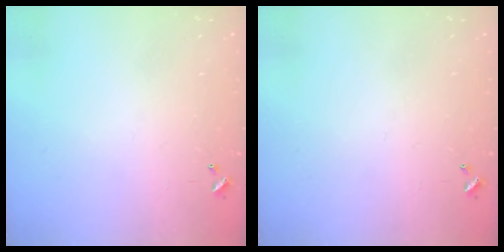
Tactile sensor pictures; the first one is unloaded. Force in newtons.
{"total": 0.0}